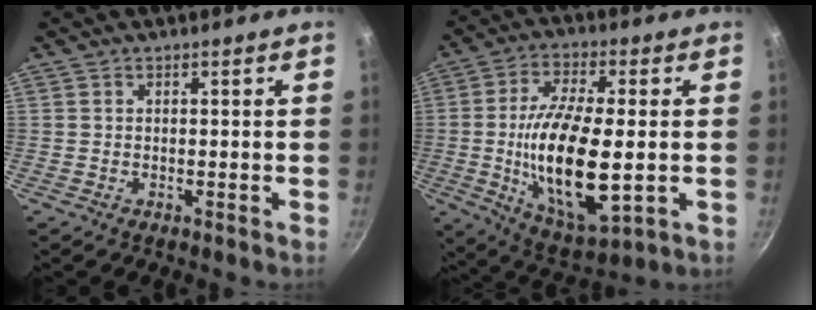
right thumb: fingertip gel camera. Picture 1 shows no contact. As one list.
[{"total": 19.3, "force": [-1.5, 7.5, 17.7], "torque": [-0.331, -0.004, -0.024]}]